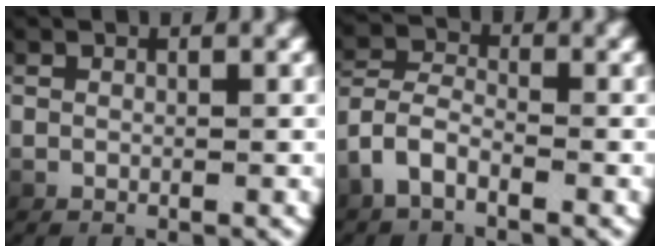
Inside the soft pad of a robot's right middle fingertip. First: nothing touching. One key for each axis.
{"total": 3.8, "fx": -1.7, "fy": 2.9, "fz": 1.7, "tx": -0.053, "ty": -0.011, "tz": -0.035}